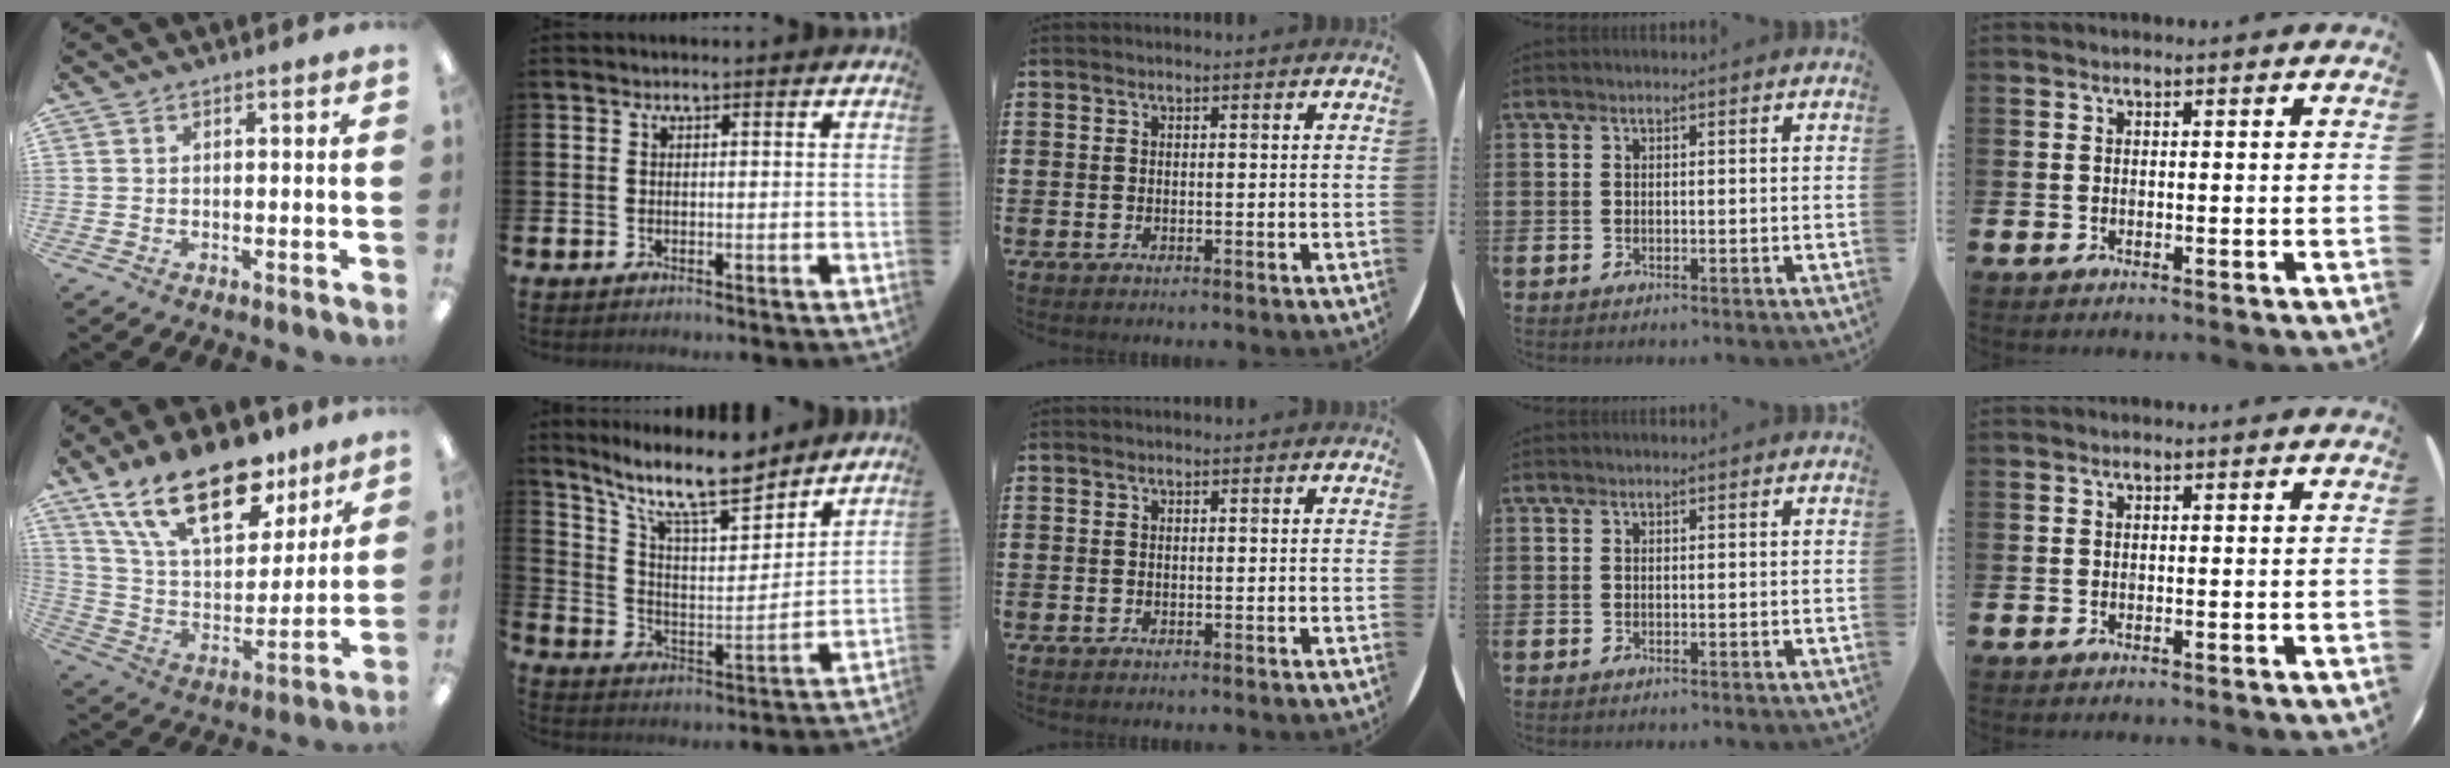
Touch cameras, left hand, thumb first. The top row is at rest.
{"thumb": {"total": 23.2, "force": [14.9, 11.0, 13.9], "torque": [-0.250, -0.073, 0.264]}, "index": {"total": 12.5, "force": [10.4, 3.2, 6.2], "torque": [-0.145, -0.055, 0.185]}}